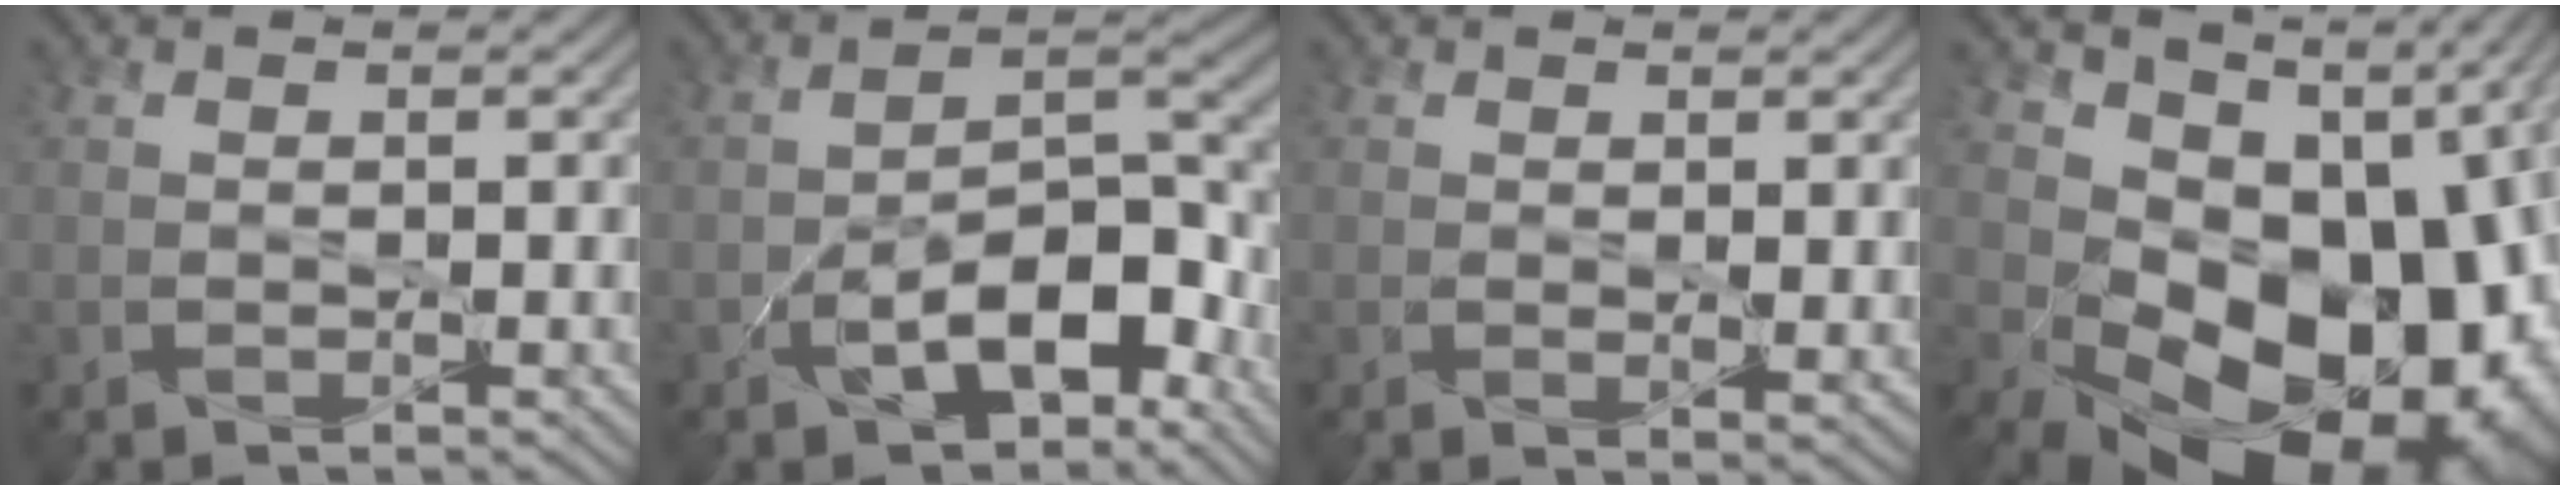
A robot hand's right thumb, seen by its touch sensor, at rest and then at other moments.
{"total": 6.8, "force": [-3.8, 2.7, 5.0], "torque": [-0.071, 0.009, -0.070]}
{"total": 3.2, "force": [0.9, 1.8, 2.5], "torque": [-0.050, -0.007, 0.016]}
{"total": 18.8, "force": [-2.3, 13.1, 13.2], "torque": [-0.164, -0.050, 0.004]}